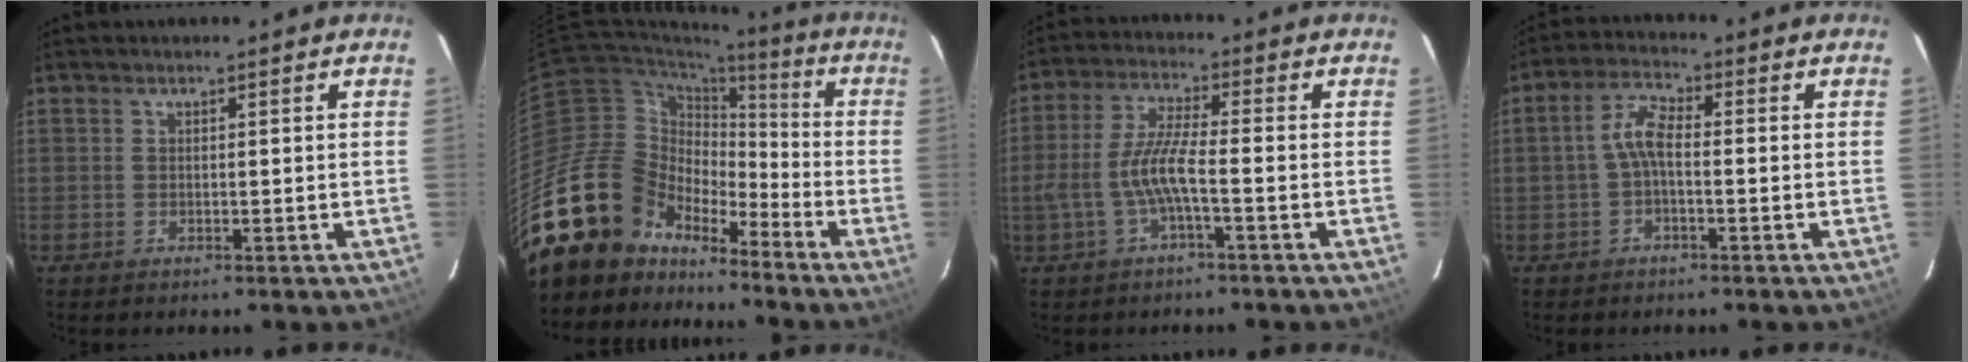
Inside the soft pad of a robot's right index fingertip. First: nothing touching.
{"total": 21.3, "force": [-15.2, 12.9, 7.4], "torque": [-0.155, 0.024, -0.262]}
{"total": 7.3, "force": [-2.4, 0.6, 6.9], "torque": [-0.153, 0.003, -0.041]}
{"total": 4.2, "force": [-1.0, 1.4, 3.8], "torque": [-0.086, 0.016, -0.022]}